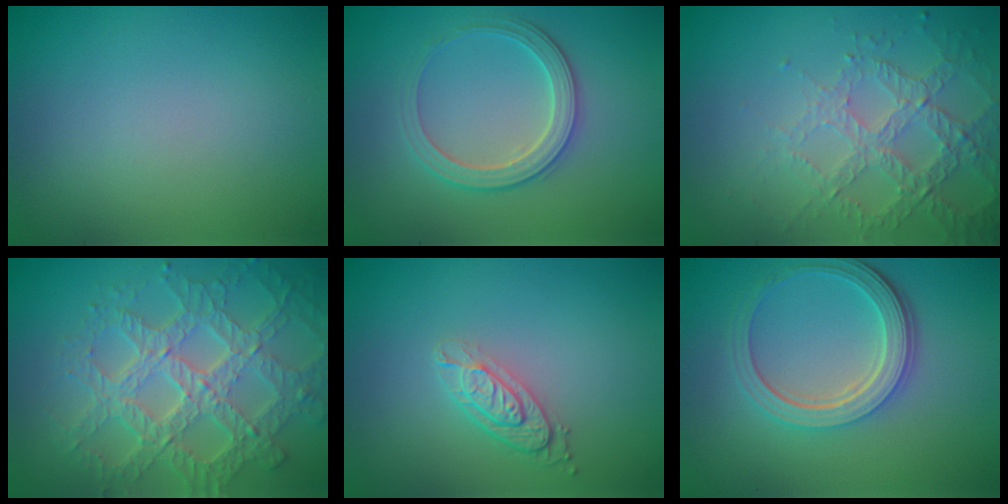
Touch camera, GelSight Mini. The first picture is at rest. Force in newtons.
{"total": 2.8, "press": 2.8, "slide": 0.3}
{"total": 3.7, "press": 3.6, "slide": 0.5}
{"total": 8.1, "press": 6.0, "slide": 5.5}
{"total": 3.0, "press": 2.2, "slide": 2.1}
{"total": 5.2, "press": 3.8, "slide": 3.5}